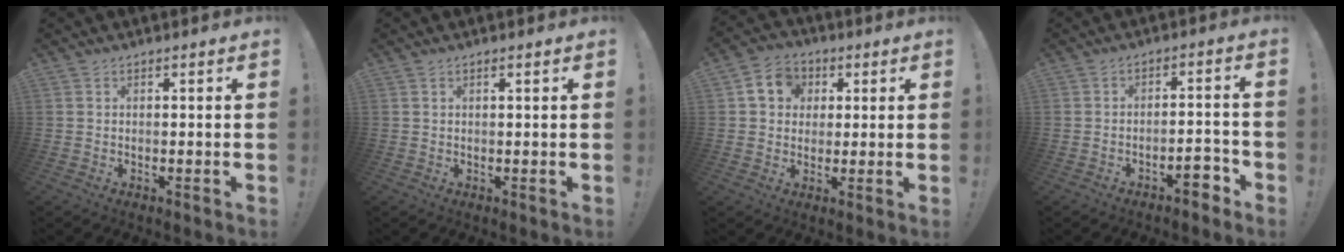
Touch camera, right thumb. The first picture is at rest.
{"total": 0.9, "force": [0.5, 0.0, 0.8], "torque": [-0.009, -0.003, 0.007]}
{"total": 9.1, "force": [2.7, 7.9, 3.6], "torque": [-0.048, -0.001, 0.055]}
{"total": 5.4, "force": [-3.9, 1.9, 3.3], "torque": [-0.047, 0.020, -0.066]}